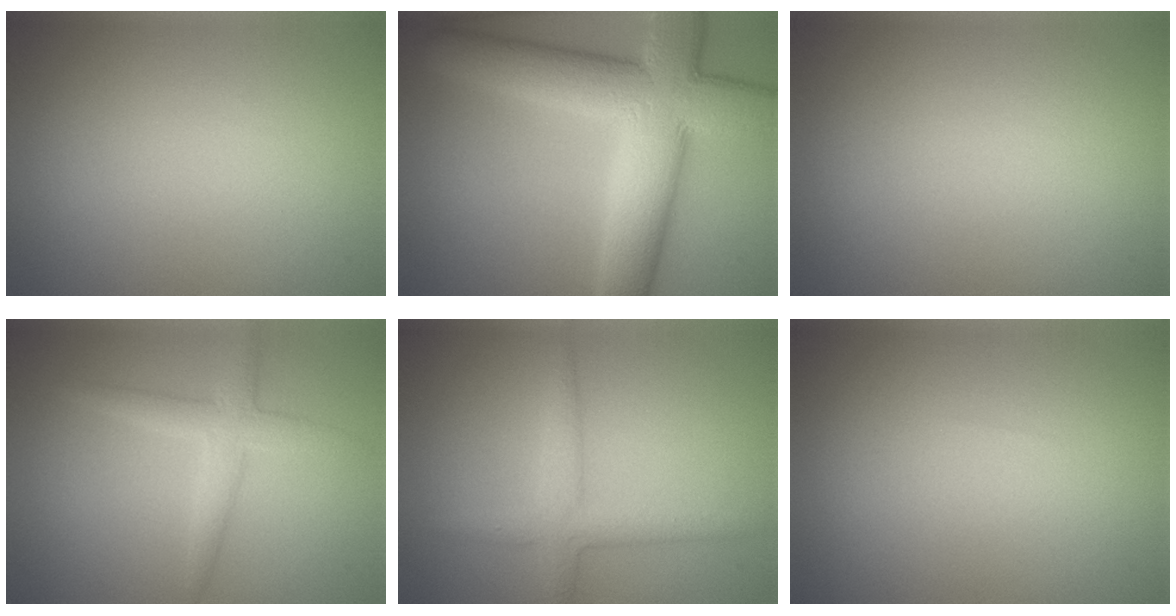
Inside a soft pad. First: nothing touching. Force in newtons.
{"total": 10.8, "press": 10.8, "slide": 0.6}
{"total": 0.0}
{"total": 2.6, "press": 2.6, "slide": 0.1}
{"total": 2.7, "press": 2.7, "slide": 0.1}
{"total": 0.0}